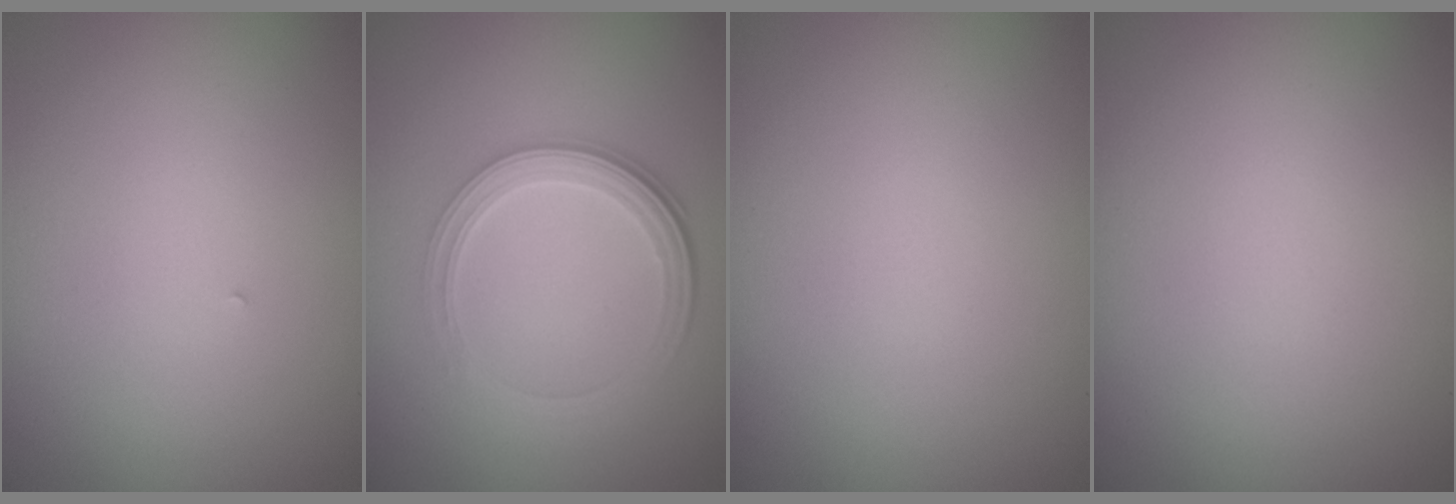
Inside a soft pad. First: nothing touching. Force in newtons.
{"total": 4.2, "press": 2.9, "slide": 3.0}
{"total": 0.0}
{"total": 0.0}